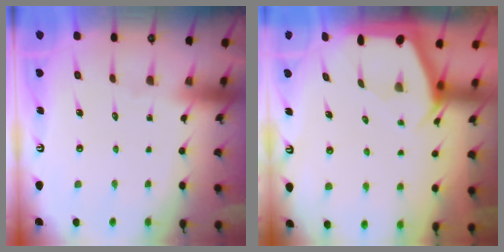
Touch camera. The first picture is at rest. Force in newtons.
{"total": 1.9, "press": 1.8, "slide": 0.3}